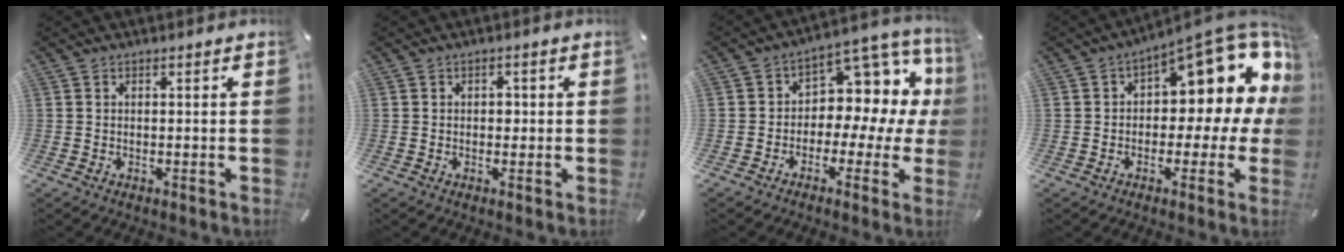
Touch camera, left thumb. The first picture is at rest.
{"total": 1.5, "force": [-0.1, 1.2, 0.7], "torque": [-0.008, 0.002, -0.005]}
{"total": 10.0, "force": [2.3, 7.7, 6.0], "torque": [-0.070, -0.038, 0.039]}
{"total": 14.4, "force": [7.5, 6.4, 10.5], "torque": [-0.138, -0.065, 0.123]}